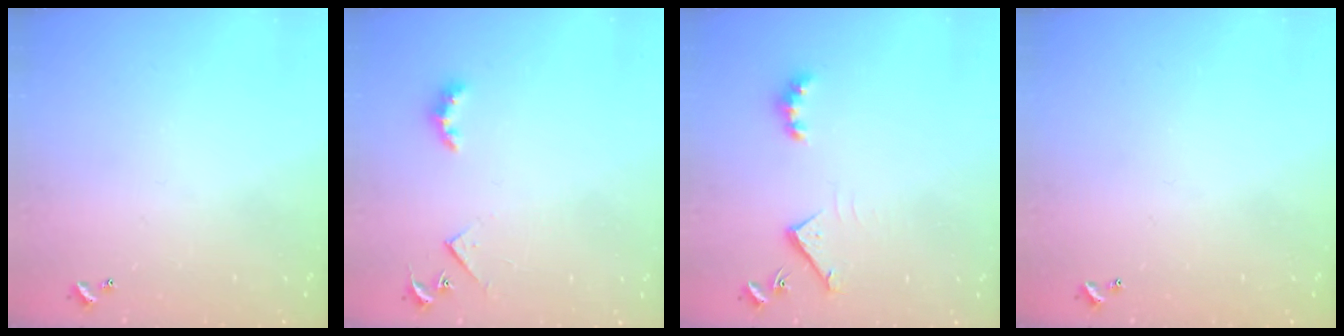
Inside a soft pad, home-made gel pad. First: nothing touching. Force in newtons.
{"total": 3.6, "press": 3.6, "slide": 0.6}
{"total": 4.9, "press": 4.9, "slide": 0.7}
{"total": 0.0}